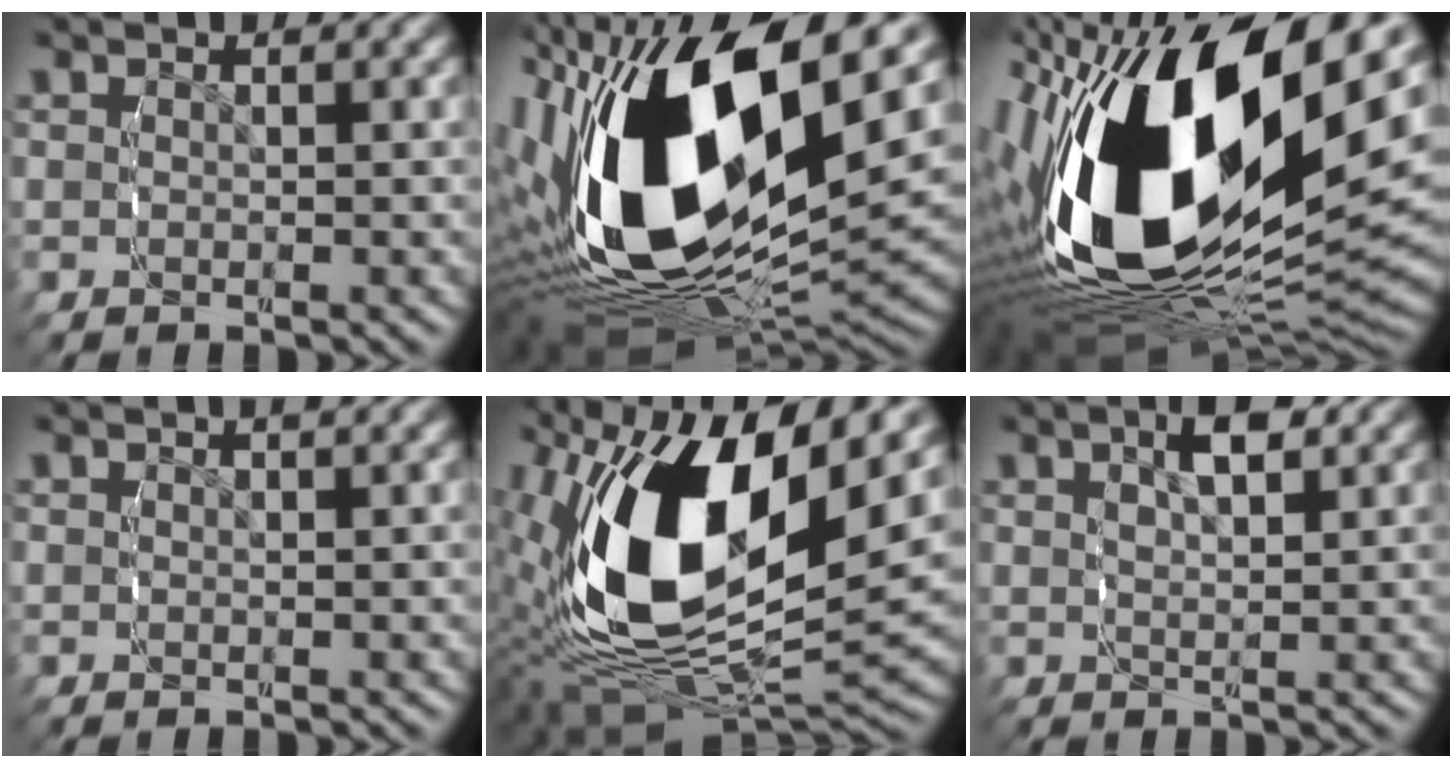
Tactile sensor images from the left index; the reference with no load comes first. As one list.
[{"total": 22.3, "force": [0.0, 12.3, 18.6], "torque": [-0.371, -0.026, 0.013]}, {"total": 25.3, "force": [0.2, 13.6, 21.3], "torque": [-0.401, -0.015, 0.012]}, {"total": 0.9, "force": [0.8, 0.0, 0.5], "torque": [-0.001, 0.004, 0.011]}, {"total": 17.9, "force": [0.9, 10.3, 14.6], "torque": [-0.308, -0.030, 0.024]}, {"total": 3.5, "force": [1.7, 1.3, 2.8], "torque": [-0.041, 0.010, 0.026]}]